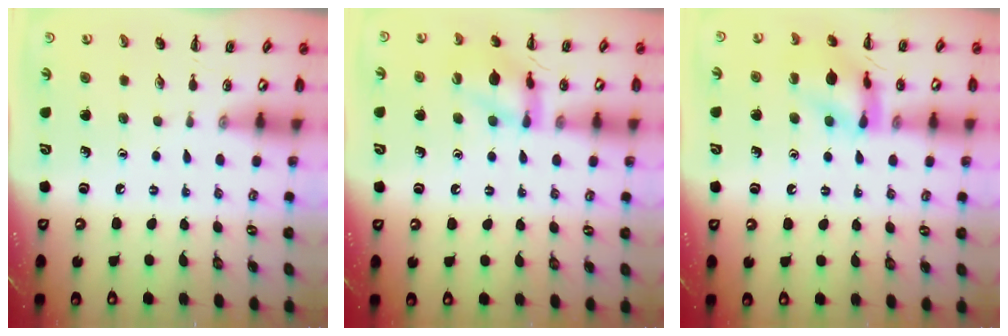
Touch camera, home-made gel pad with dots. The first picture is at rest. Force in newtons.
{"total": 13.8, "press": 13.8, "slide": 1.2}
{"total": 12.0, "press": 11.9, "slide": 1.3}